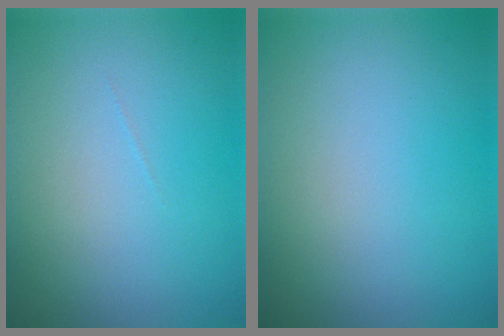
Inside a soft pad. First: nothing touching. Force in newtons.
{"total": 0.0}